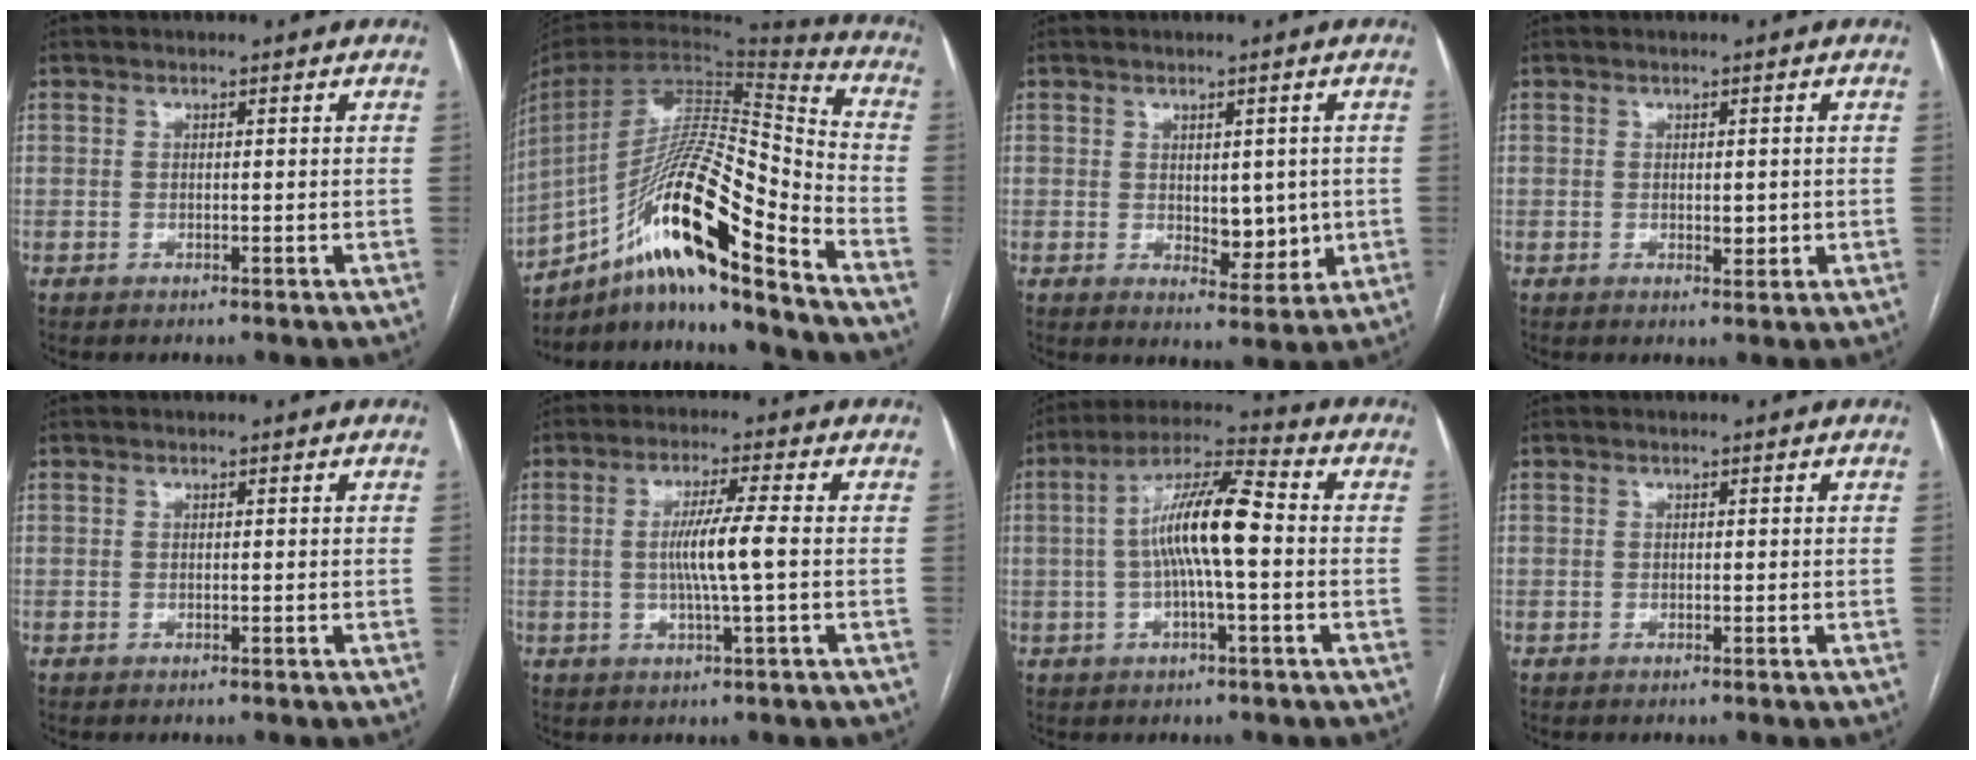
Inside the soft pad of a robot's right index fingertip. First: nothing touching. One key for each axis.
{"total": 23.0, "fx": -13.8, "fy": 2.3, "fz": 18.2, "tx": -0.338, "ty": 0.000, "tz": -0.244}
{"total": 5.7, "fx": -0.1, "fy": 3.0, "fz": 4.9, "tx": -0.062, "ty": -0.007, "tz": 0.010}
{"total": 2.1, "fx": -0.2, "fy": 1.0, "fz": 1.9, "tx": -0.026, "ty": -0.003, "tz": 0.002}
{"total": 0.0}
{"total": 6.3, "fx": -0.3, "fy": -0.6, "fz": 6.2, "tx": -0.116, "ty": -0.001, "tz": -0.005}
{"total": 11.0, "fx": -0.4, "fy": 1.4, "fz": 10.9, "tx": -0.204, "ty": 0.023, "tz": -0.012}
{"total": 0.0}